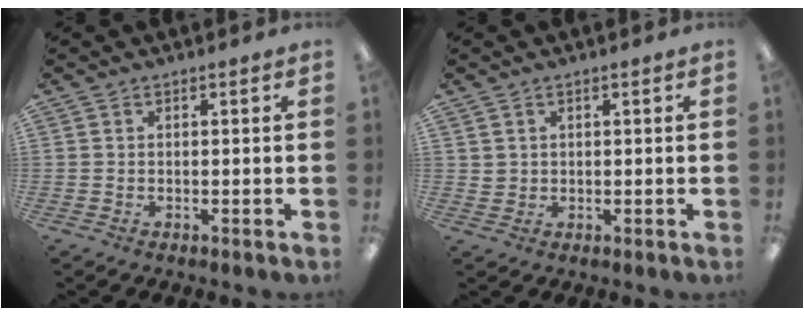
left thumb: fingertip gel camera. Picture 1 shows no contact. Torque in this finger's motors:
{"motor_torque": [-0.05, 0.00, 0.03, -0.53, -0.02]}